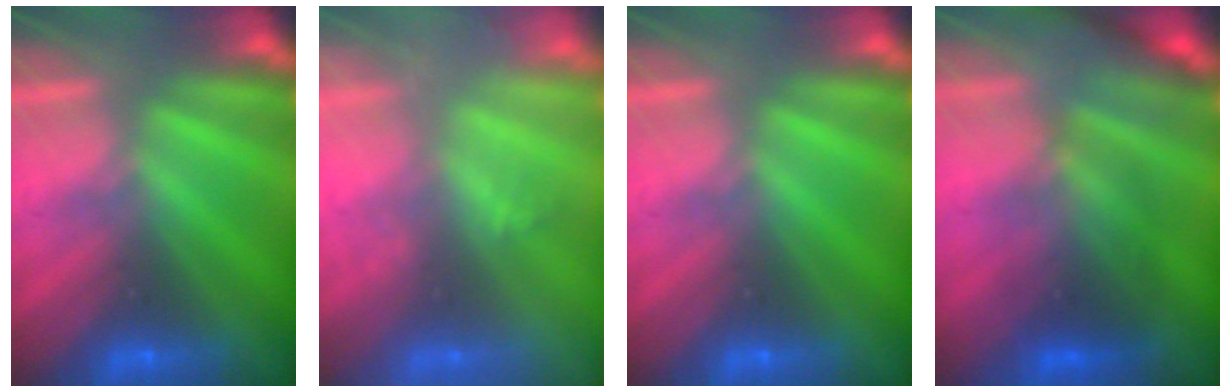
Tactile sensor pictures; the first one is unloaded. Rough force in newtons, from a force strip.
{"total": 1.9}
{"total": 0.0}
{"total": 2.4}